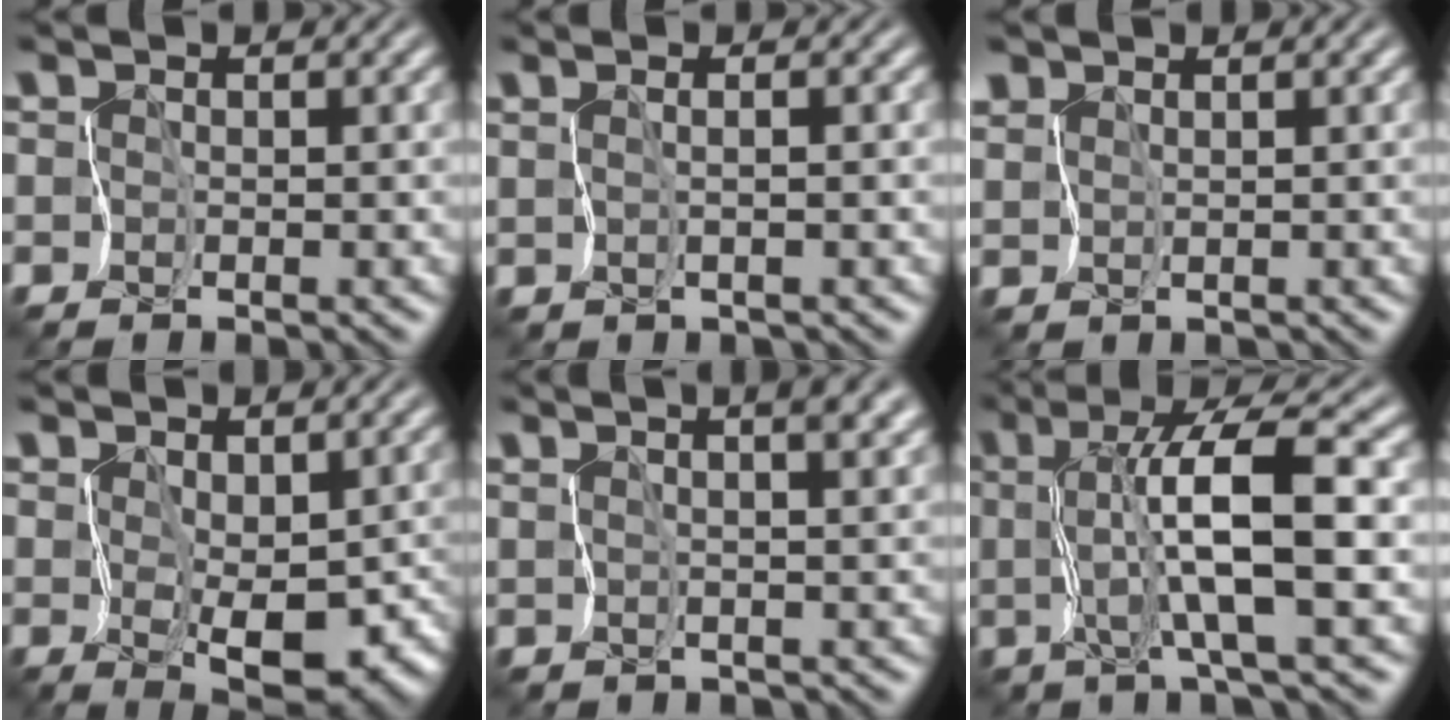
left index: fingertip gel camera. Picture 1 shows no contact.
{"total": 1.4, "force": [0.1, -1.3, -0.4], "torque": [0.005, -0.014, 0.021]}
{"total": 1.9, "force": [1.9, 0.2, -0.2], "torque": [-0.018, -0.008, 0.049]}
{"total": 7.6, "force": [-0.7, 4.2, 6.3], "torque": [-0.092, -0.034, 0.011]}
{"total": 4.1, "force": [2.8, 0.8, 2.9], "torque": [-0.034, -0.001, 0.049]}
{"total": 5.6, "force": [0.1, -0.7, 5.5], "torque": [-0.109, -0.005, 0.014]}